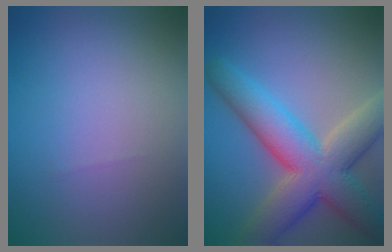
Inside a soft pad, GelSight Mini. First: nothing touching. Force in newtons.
{"total": 9.6, "press": 9.6, "slide": 0.6}